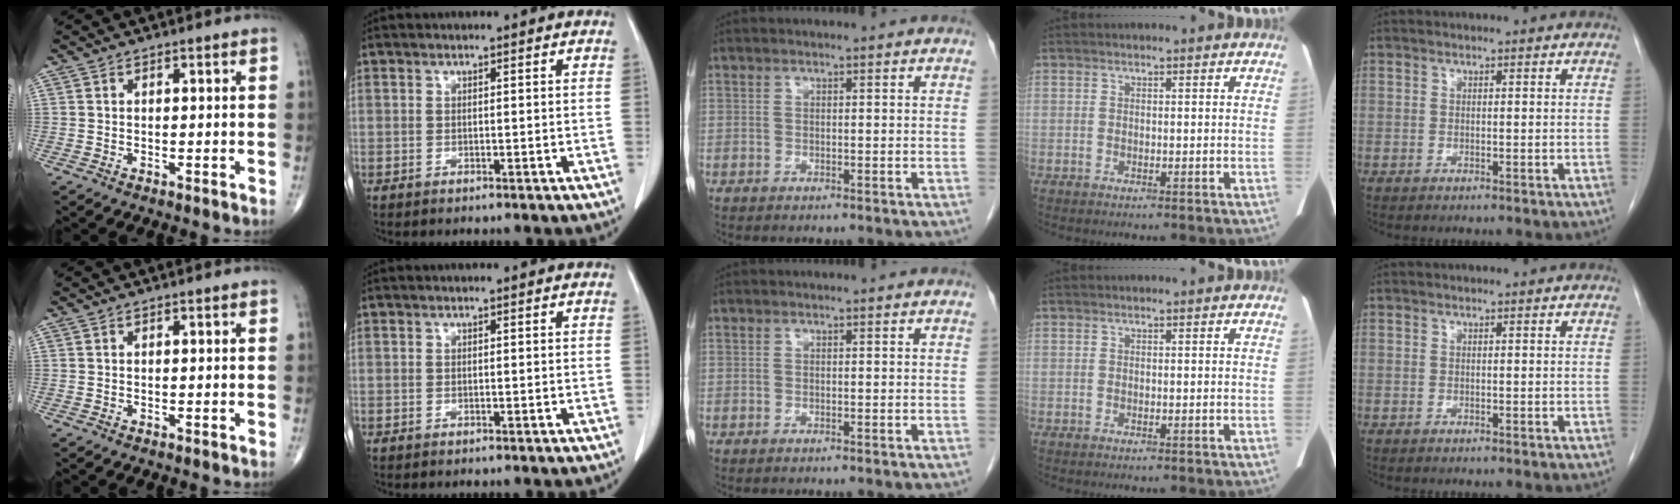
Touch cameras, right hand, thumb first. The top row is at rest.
{}